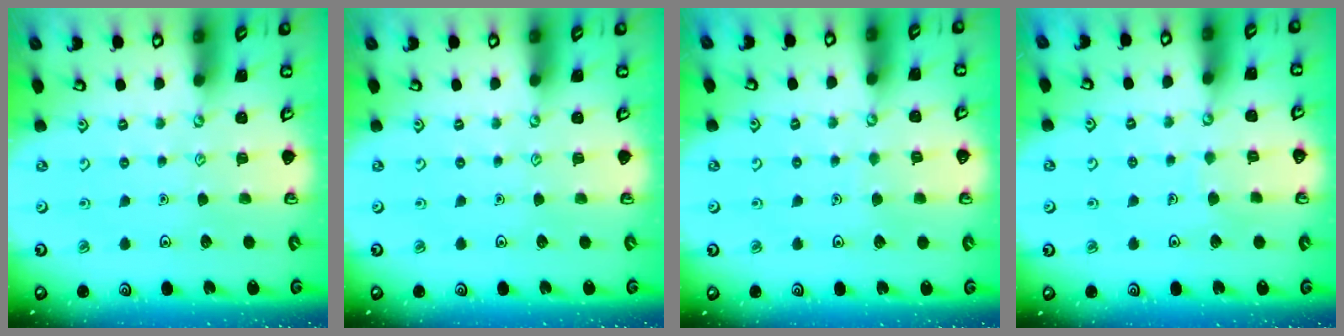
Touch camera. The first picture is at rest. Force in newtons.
{"total": 0.0}
{"total": 2.5, "press": 2.5, "slide": 0.3}
{"total": 2.7, "press": 2.7, "slide": 0.1}